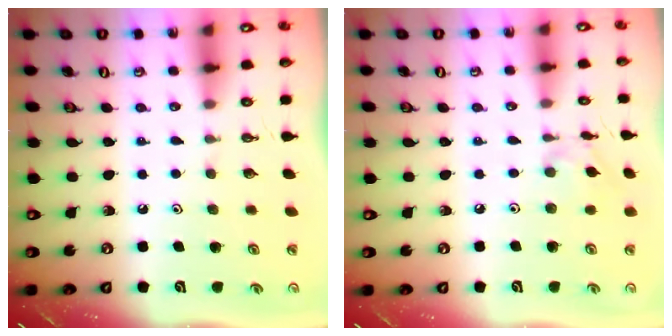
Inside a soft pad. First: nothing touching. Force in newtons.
{"total": 6.0, "press": 6.0, "slide": 0.4}